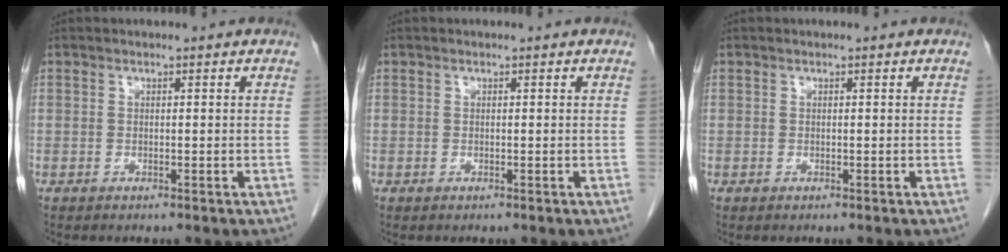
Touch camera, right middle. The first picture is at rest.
{"total": 0.0}
{"total": 0.0}